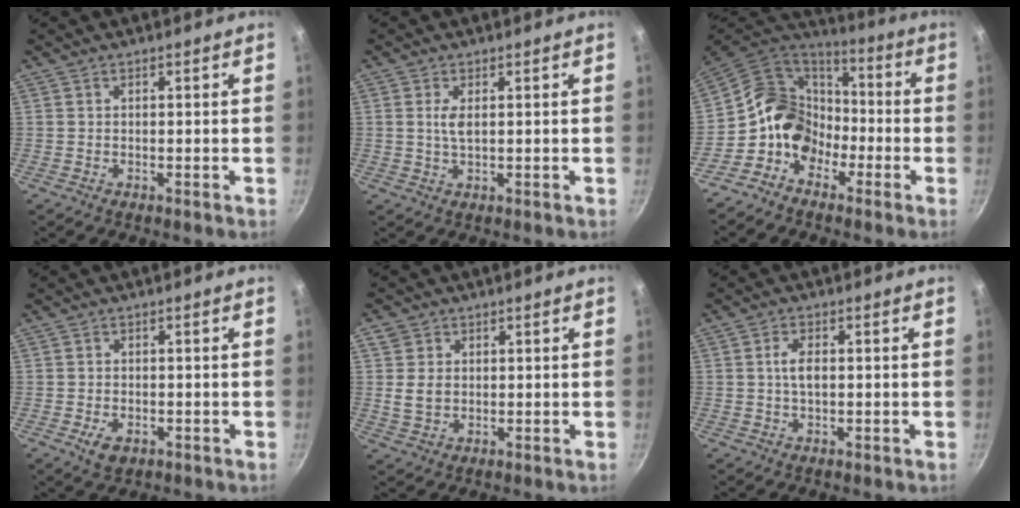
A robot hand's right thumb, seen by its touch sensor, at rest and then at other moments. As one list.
[{"total": 2.6, "force": [0.5, 1.0, 2.3], "torque": [-0.048, -0.001, 0.012]}, {"total": 14.9, "force": [-5.1, 12.1, 7.0], "torque": [-0.083, 0.068, -0.109]}, {"total": 3.9, "force": [-1.4, 2.6, 2.5], "torque": [-0.041, 0.004, -0.018]}, {"total": 4.7, "force": [0.7, 3.9, 2.5], "torque": [-0.033, -0.004, 0.012]}, {"total": 3.6, "force": [0.2, 2.0, 3.0], "torque": [-0.051, 0.008, 0.001]}]